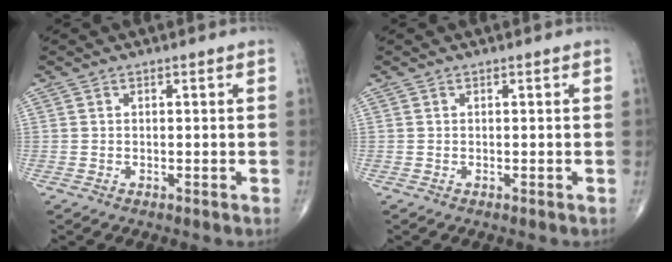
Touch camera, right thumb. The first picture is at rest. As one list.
[{"total": 0.0}]